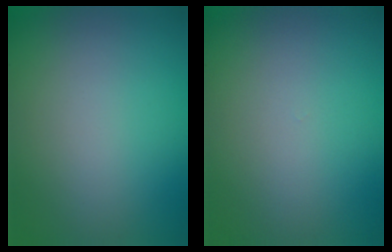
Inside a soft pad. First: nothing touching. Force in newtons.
{"total": 0.0}